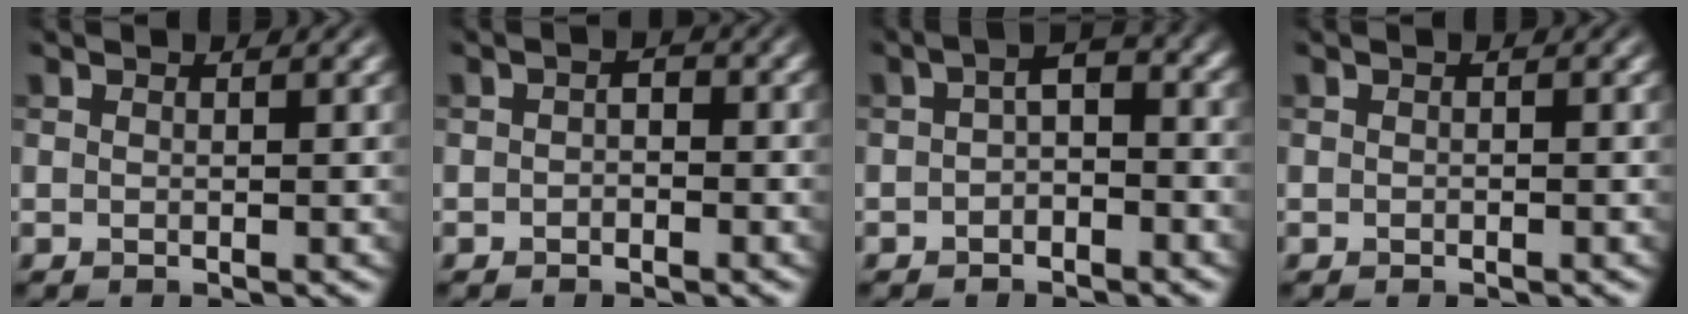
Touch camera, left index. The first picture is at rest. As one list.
[{"total": 1.1, "force": [-0.6, 0.7, 0.6], "torque": [-0.013, 0.003, -0.014]}, {"total": 3.0, "force": [-0.9, 1.6, 2.3], "torque": [-0.038, 0.010, -0.024]}, {"total": 0.0}]